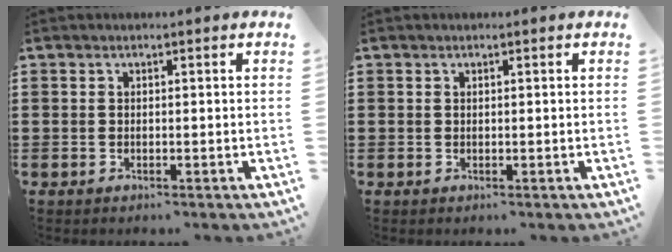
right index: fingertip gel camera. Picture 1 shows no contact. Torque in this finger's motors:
{"motor_torque": [0.16, 0.40, -0.24, -0.06]}